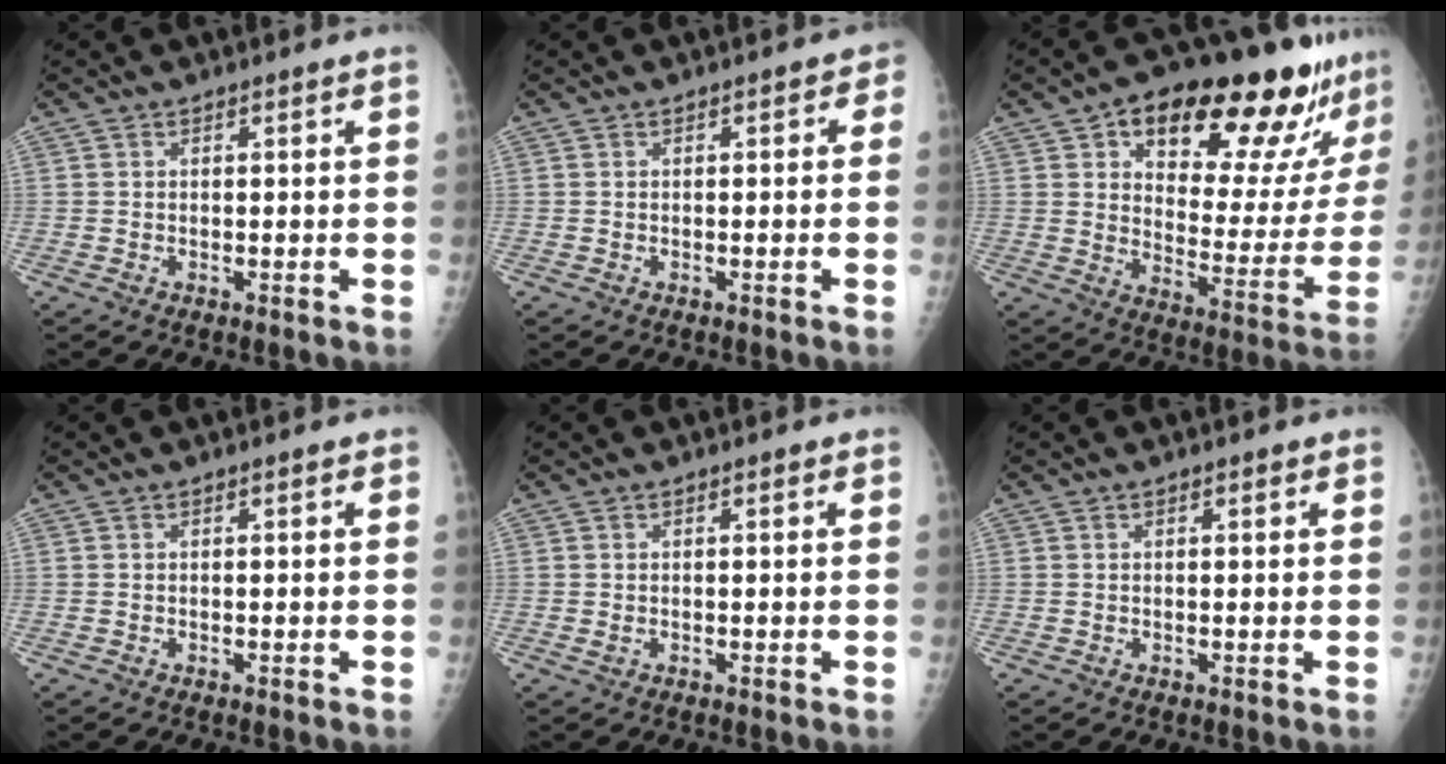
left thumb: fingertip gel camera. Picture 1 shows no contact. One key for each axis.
{"total": 1.6, "fx": -0.3, "fy": 1.1, "fz": 1.1, "tx": 0.007, "ty": 0.010, "tz": -0.012}
{"total": 24.9, "fx": 15.6, "fy": 9.6, "fz": 16.8, "tx": -0.185, "ty": -0.049, "tz": 0.225}
{"total": 0.0}
{"total": 0.8, "fx": 0.0, "fy": 0.5, "fz": 0.6, "tx": -0.007, "ty": 0.000, "tz": 0.004}
{"total": 0.5, "fx": 0.3, "fy": 0.2, "fz": 0.3, "tx": -0.002, "ty": -0.001, "tz": 0.004}